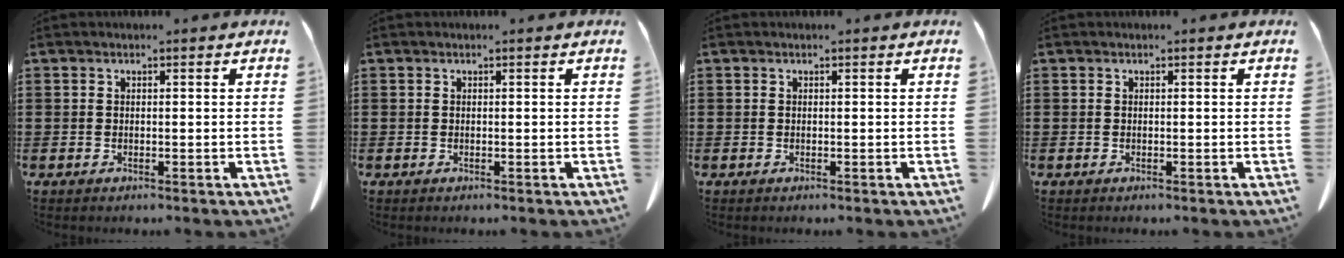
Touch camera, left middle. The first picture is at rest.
{"total": 0.0}
{"total": 0.0}
{"total": 0.0}